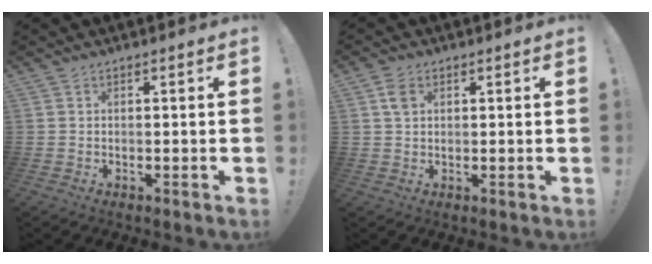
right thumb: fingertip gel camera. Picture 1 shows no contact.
{"total": 4.1, "force": [1.3, 2.7, 2.8], "torque": [-0.046, 0.002, 0.025]}